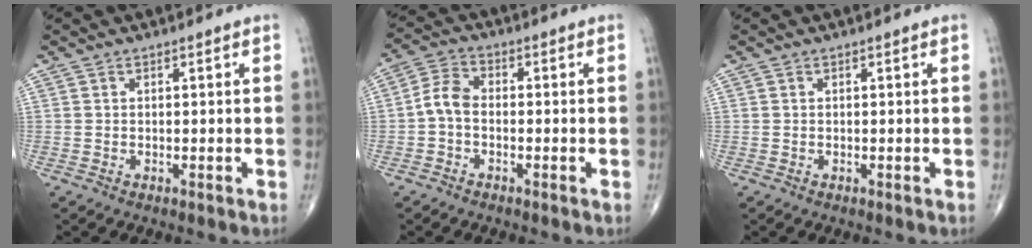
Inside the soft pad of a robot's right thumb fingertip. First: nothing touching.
{"total": 4.8, "force": [-1.1, 3.1, 3.5], "torque": [-0.066, 0.019, -0.034]}
{"total": 0.0}